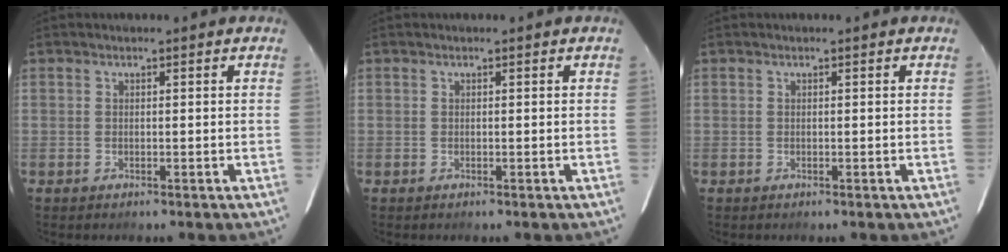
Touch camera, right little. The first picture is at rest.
{"total": 0.0}
{"total": 0.0}